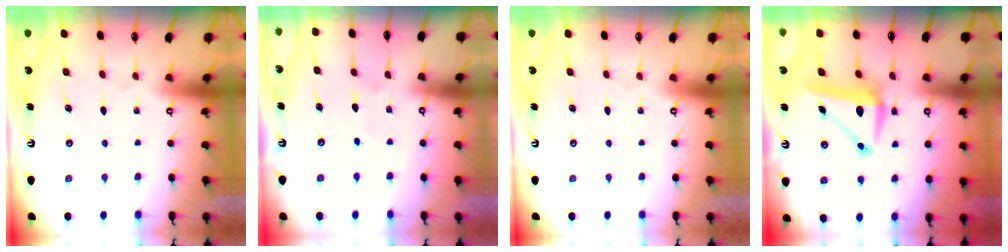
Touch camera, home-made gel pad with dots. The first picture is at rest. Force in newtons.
{"total": 4.9, "press": 4.9, "slide": 0.5}
{"total": 0.0}
{"total": 7.9, "press": 7.7, "slide": 1.6}